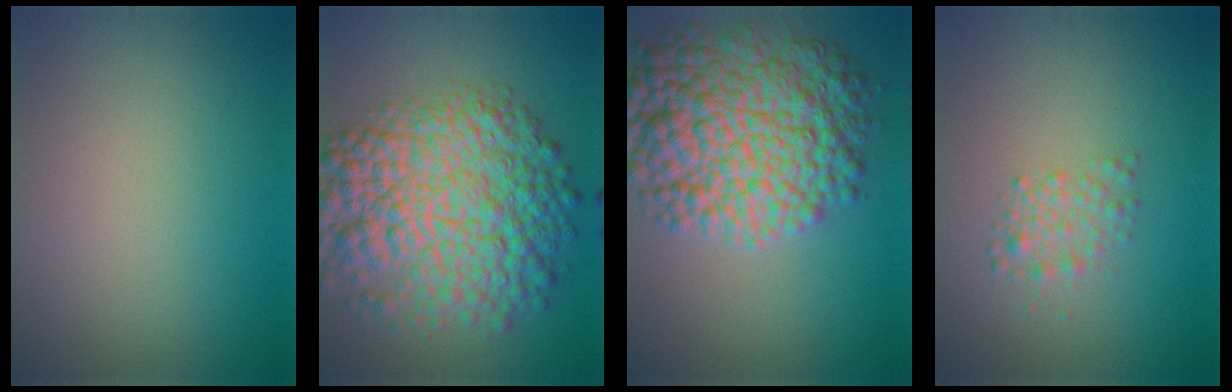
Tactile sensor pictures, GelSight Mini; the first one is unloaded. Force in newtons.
{"total": 12.0, "press": 12.0, "slide": 0.2}
{"total": 11.3, "press": 11.3, "slide": 0.1}
{"total": 1.9, "press": 1.8, "slide": 0.1}